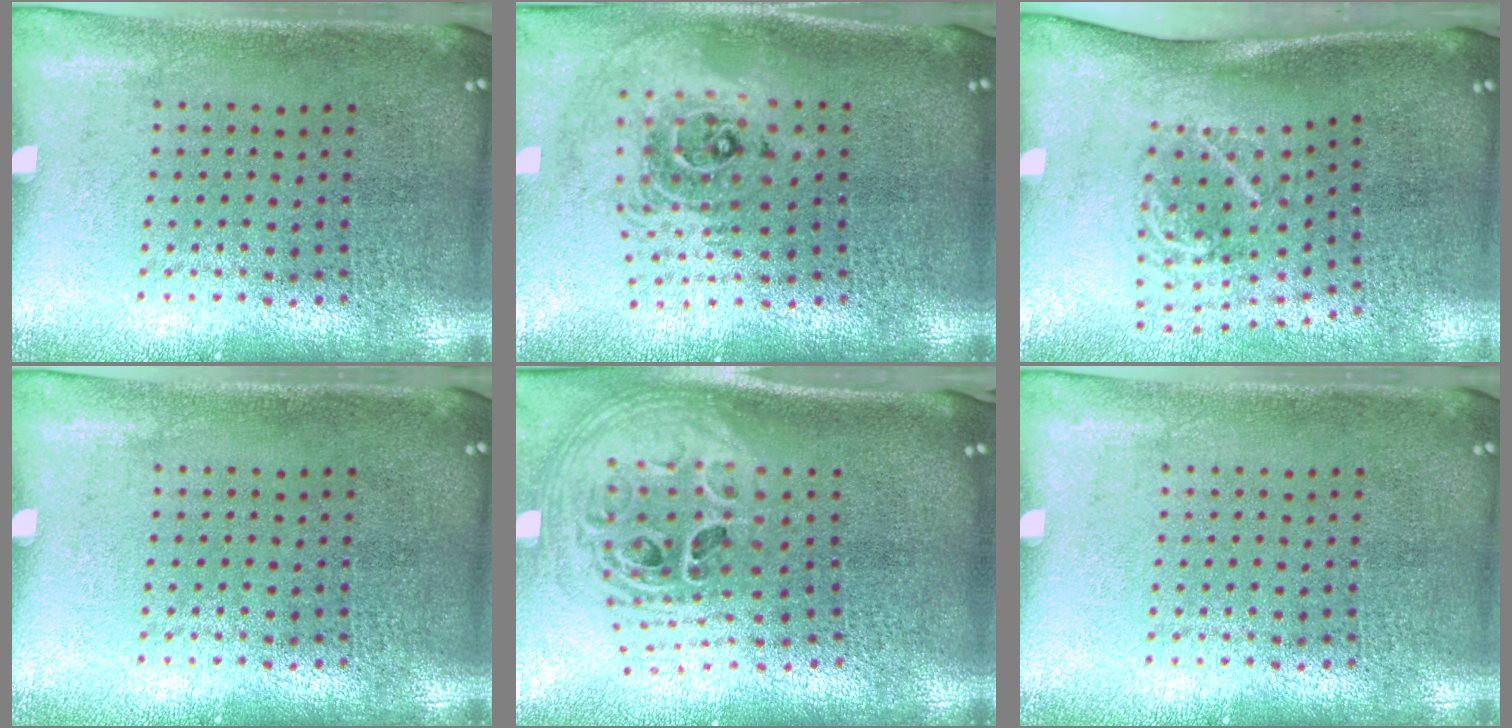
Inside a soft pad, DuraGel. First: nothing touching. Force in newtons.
{"total": 2.2, "press": 1.7, "slide": 1.5}
{"total": 2.0, "press": 1.3, "slide": 1.5}
{"total": 0.0}
{"total": 2.8, "press": 2.0, "slide": 2.0}
{"total": 0.0}